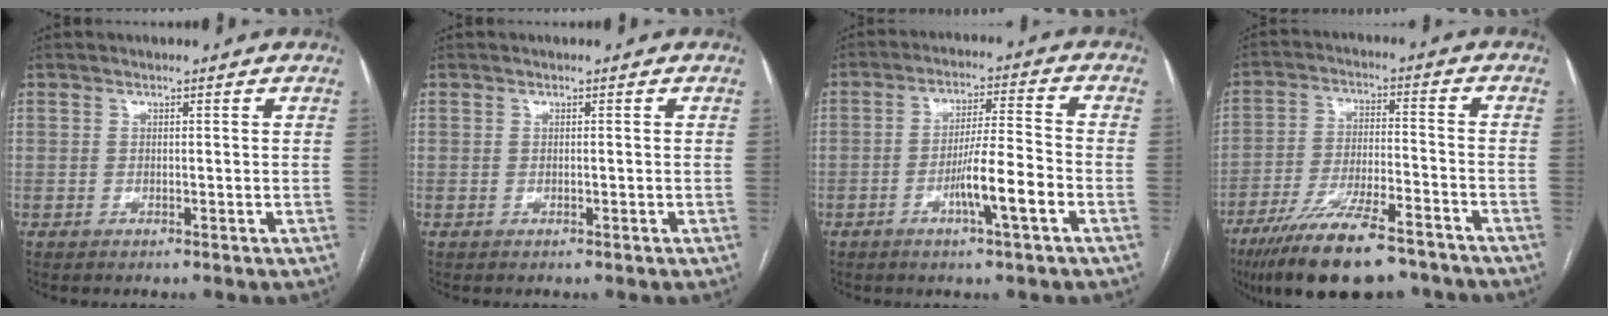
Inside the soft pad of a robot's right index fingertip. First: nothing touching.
{"total": 0.0}
{"total": 8.2, "force": [-3.3, 0.2, 7.5], "torque": [-0.131, 0.002, -0.057]}
{"total": 16.2, "force": [-12.2, 3.5, 10.1], "torque": [-0.175, -0.021, -0.204]}